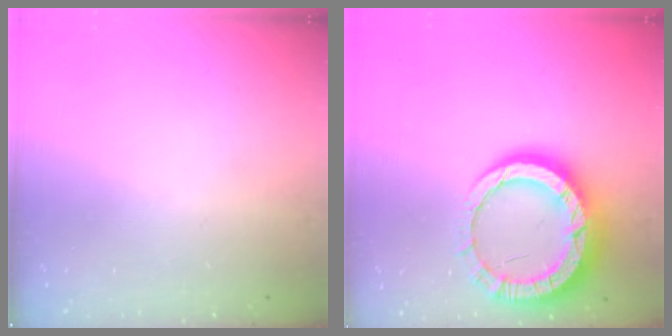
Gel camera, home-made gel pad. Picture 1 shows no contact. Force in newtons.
{"total": 15.5, "press": 15.5, "slide": 1.3}